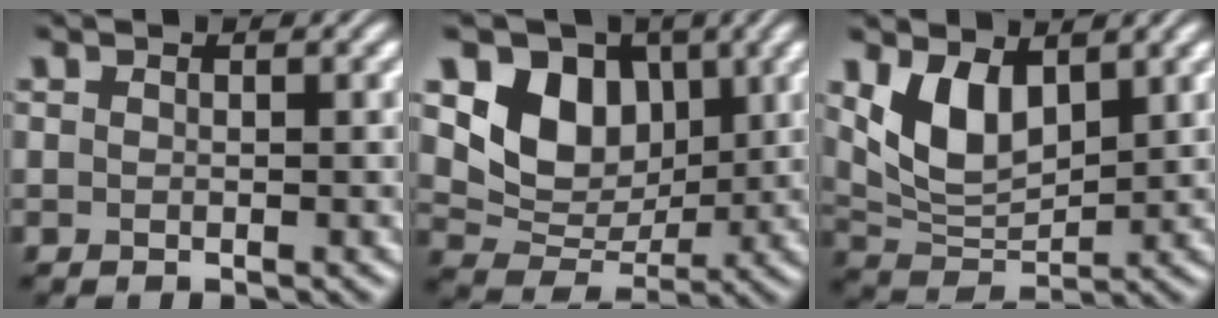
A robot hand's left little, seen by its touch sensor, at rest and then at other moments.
{"total": 6.9, "force": [2.3, 5.3, 3.8], "torque": [-0.062, -0.009, 0.034]}
{"total": 5.4, "force": [2.5, 2.9, 3.8], "torque": [-0.079, -0.012, 0.052]}